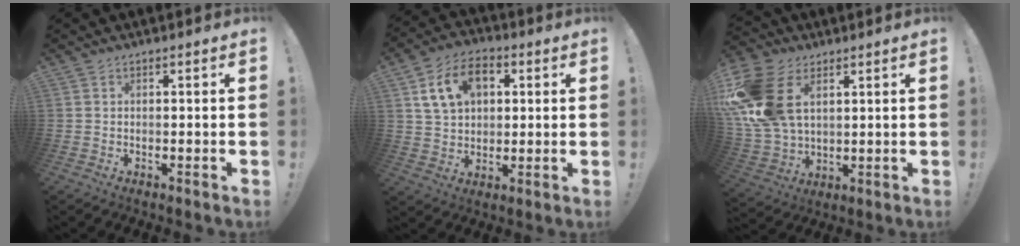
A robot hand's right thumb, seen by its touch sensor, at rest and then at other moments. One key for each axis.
{"total": 13.1, "fx": 4.8, "fy": 9.2, "fz": 8.0, "tx": -0.128, "ty": 0.001, "tz": 0.095}
{"total": 20.8, "fx": 5.8, "fy": 14.3, "fz": 14.0, "tx": -0.285, "ty": -0.021, "tz": 0.112}